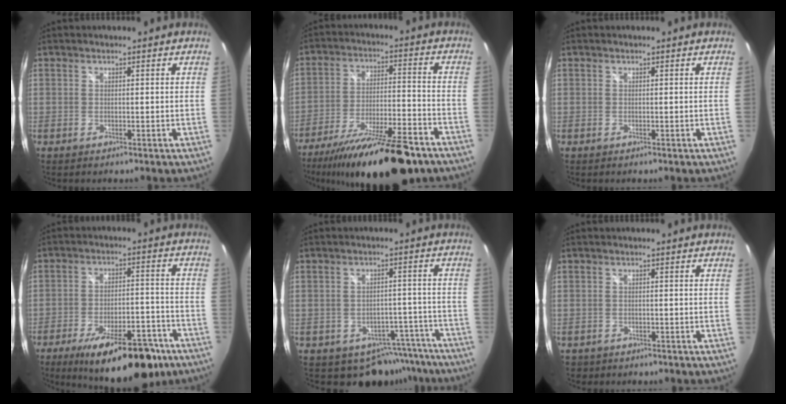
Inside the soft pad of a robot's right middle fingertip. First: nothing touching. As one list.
[{"total": 22.5, "force": [-17.5, 4.3, 13.6], "torque": [-0.239, -0.047, -0.268]}, {"total": 0.0}, {"total": 19.1, "force": [-12.9, 6.0, 12.8], "torque": [-0.197, -0.021, -0.180]}, {"total": 8.9, "force": [-7.2, 5.0, 1.3], "torque": [-0.008, 0.028, -0.069]}, {"total": 1.3, "force": [-0.9, 0.8, 0.4], "torque": [-0.012, -0.007, -0.013]}]